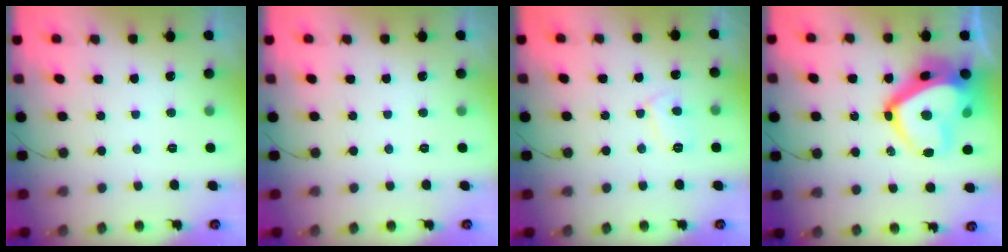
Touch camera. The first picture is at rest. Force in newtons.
{"total": 0.0}
{"total": 5.2, "press": 5.2, "slide": 0.3}
{"total": 19.3, "press": 19.1, "slide": 2.2}